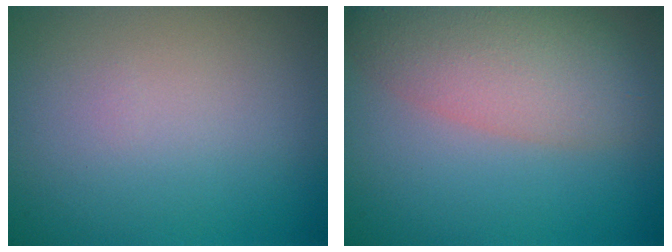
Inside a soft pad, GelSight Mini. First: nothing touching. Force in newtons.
{"total": 6.6, "press": 6.6, "slide": 0.5}